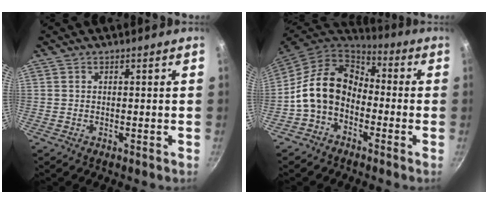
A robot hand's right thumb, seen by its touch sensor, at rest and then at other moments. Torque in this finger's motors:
{"motor_torque": [0.15, 1.81, 1.16, -0.60, 0.15]}